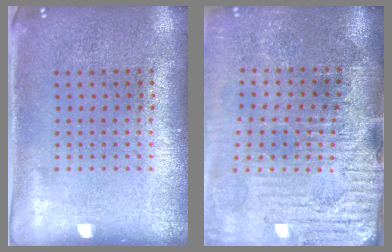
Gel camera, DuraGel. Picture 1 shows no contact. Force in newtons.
{"total": 4.6, "press": 4.0, "slide": 2.4}